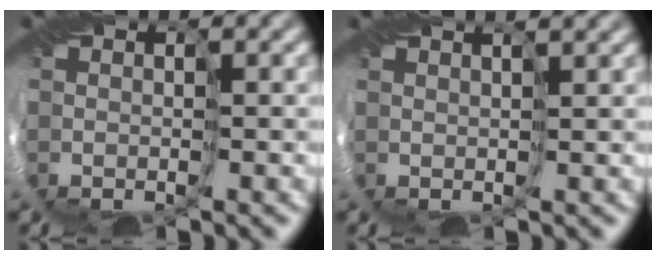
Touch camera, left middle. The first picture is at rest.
{"total": 2.8, "force": [2.3, 0.5, 1.6], "torque": [-0.019, 0.010, 0.017]}